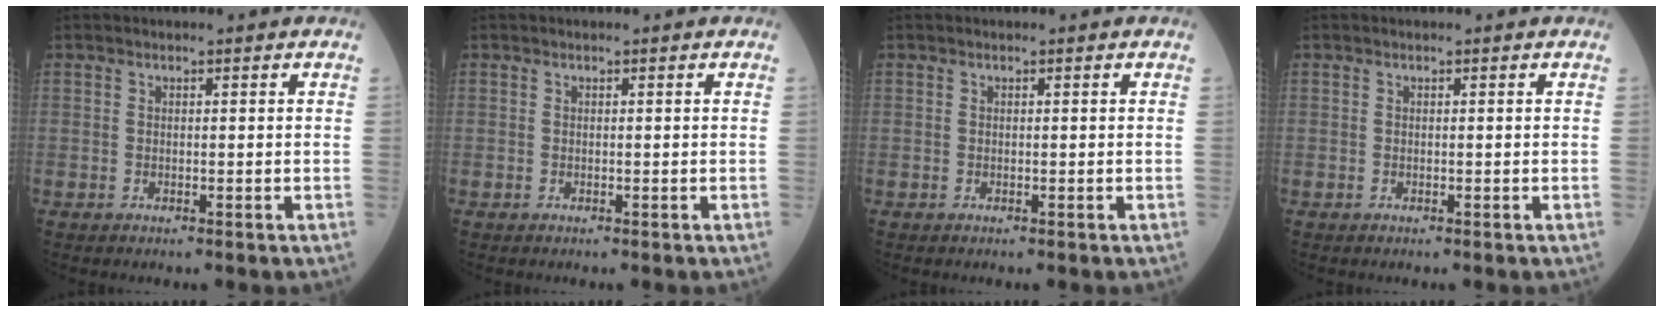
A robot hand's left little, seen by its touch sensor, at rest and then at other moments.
{"total": 0.0}
{"total": 0.0}
{"total": 0.0}